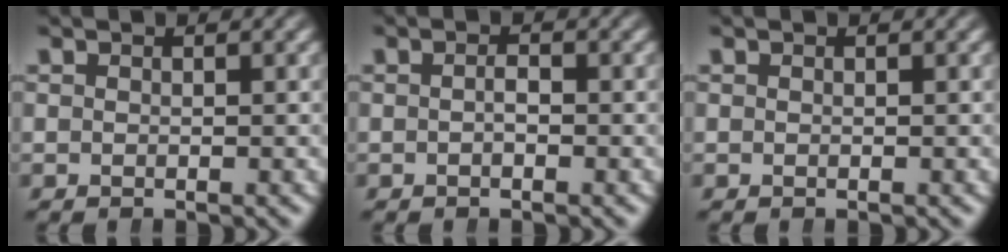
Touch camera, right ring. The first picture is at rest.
{"total": 0.9, "force": [-0.3, 0.3, 0.8], "torque": [-0.008, 0.001, -0.004]}
{"total": 0.0}